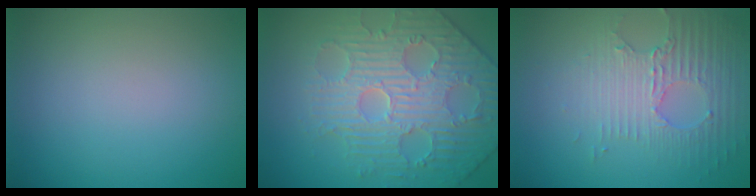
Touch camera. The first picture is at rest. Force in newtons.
{"total": 5.3, "press": 5.2, "slide": 1.2}
{"total": 3.5, "press": 3.2, "slide": 1.5}